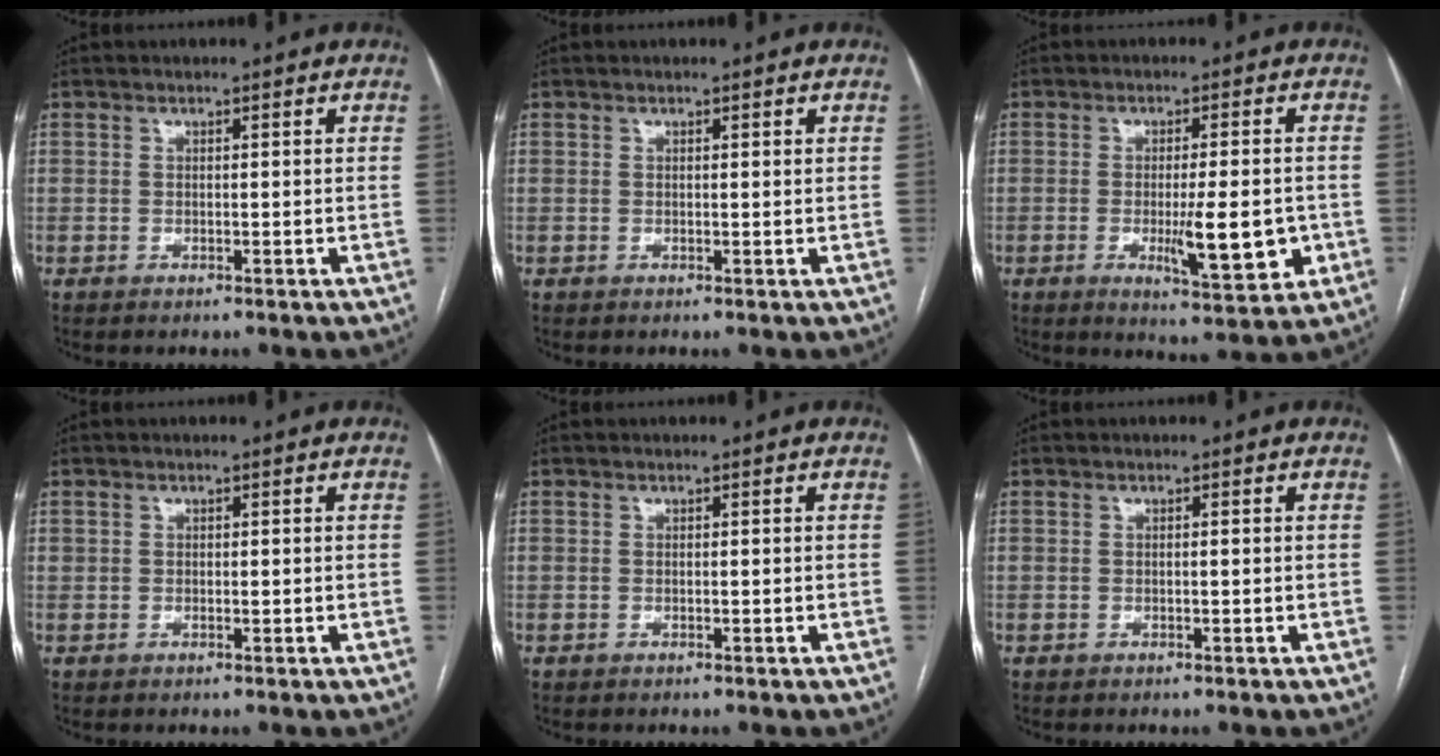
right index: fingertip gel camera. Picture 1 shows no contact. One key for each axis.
{"total": 0.5, "fx": 0.4, "fy": 0.1, "fz": 0.3, "tx": -0.005, "ty": -0.001, "tz": 0.005}
{"total": 9.3, "fx": -2.1, "fy": 1.8, "fz": 8.9, "tx": -0.135, "ty": -0.015, "tz": -0.025}
{"total": 0.5, "fx": 0.1, "fy": 0.3, "fz": 0.3, "tx": -0.007, "ty": 0.002, "tz": 0.003}
{"total": 0.0}
{"total": 0.0}